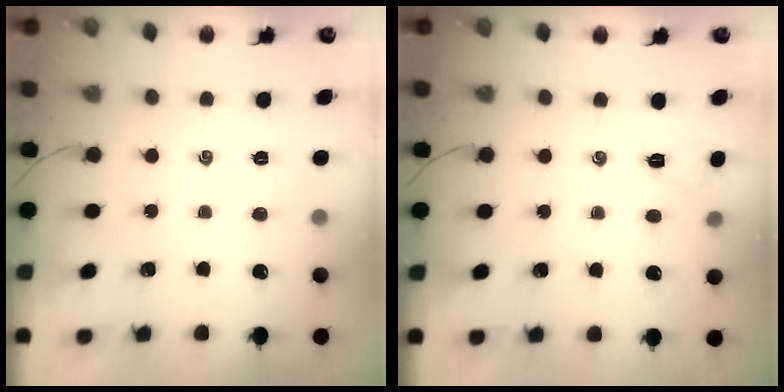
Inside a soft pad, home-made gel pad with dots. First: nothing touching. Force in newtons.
{"total": 2.7, "press": 2.6, "slide": 0.8}